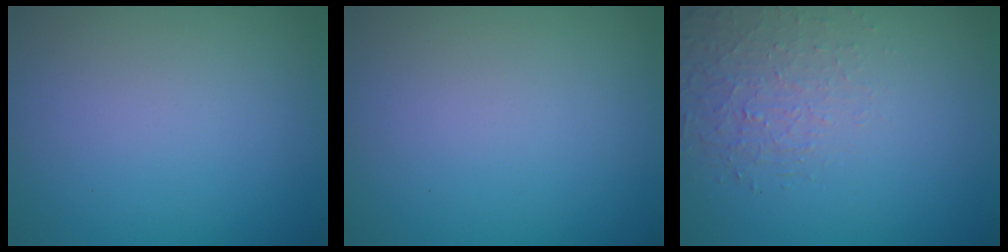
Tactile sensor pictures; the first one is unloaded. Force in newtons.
{"total": 0.0}
{"total": 1.5, "press": 0.8, "slide": 1.3}